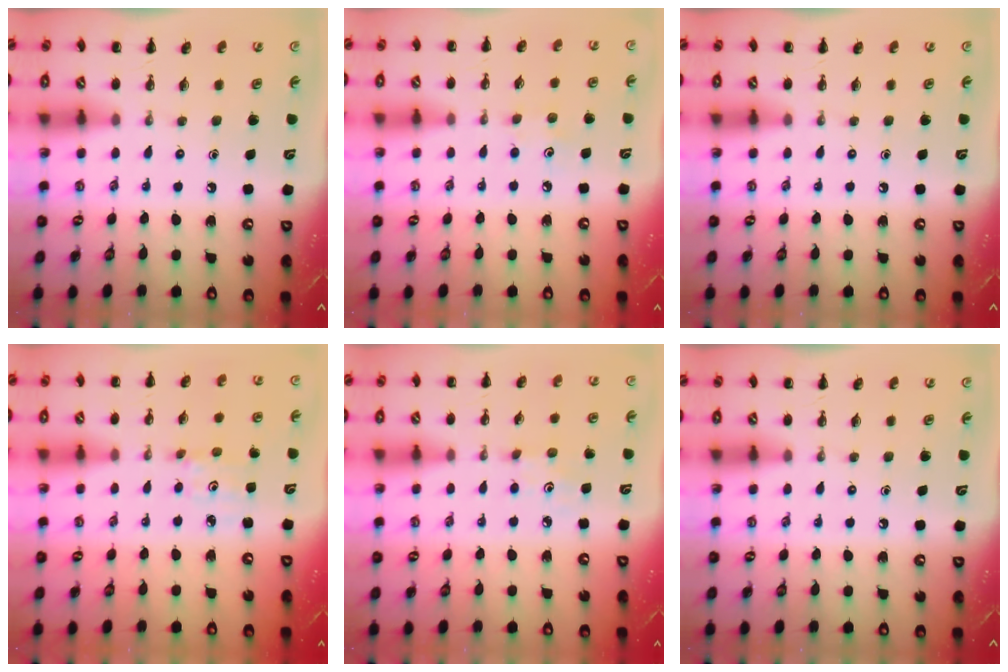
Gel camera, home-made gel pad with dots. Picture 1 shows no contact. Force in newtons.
{"total": 3.0, "press": 2.9, "slide": 0.8}
{"total": 0.0}
{"total": 2.4, "press": 2.3, "slide": 0.8}
{"total": 2.8, "press": 2.7, "slide": 0.7}
{"total": 0.0}